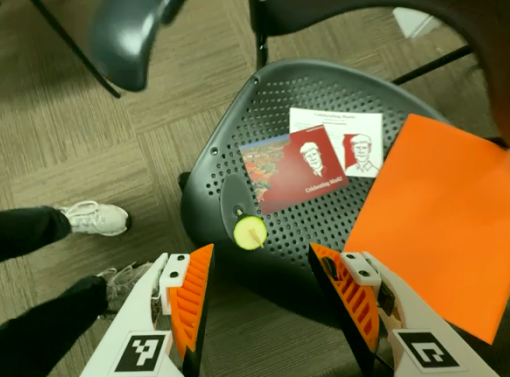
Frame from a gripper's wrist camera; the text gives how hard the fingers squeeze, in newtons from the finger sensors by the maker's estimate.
{"total": 0.6, "left": 0.8, "right": 0.5}